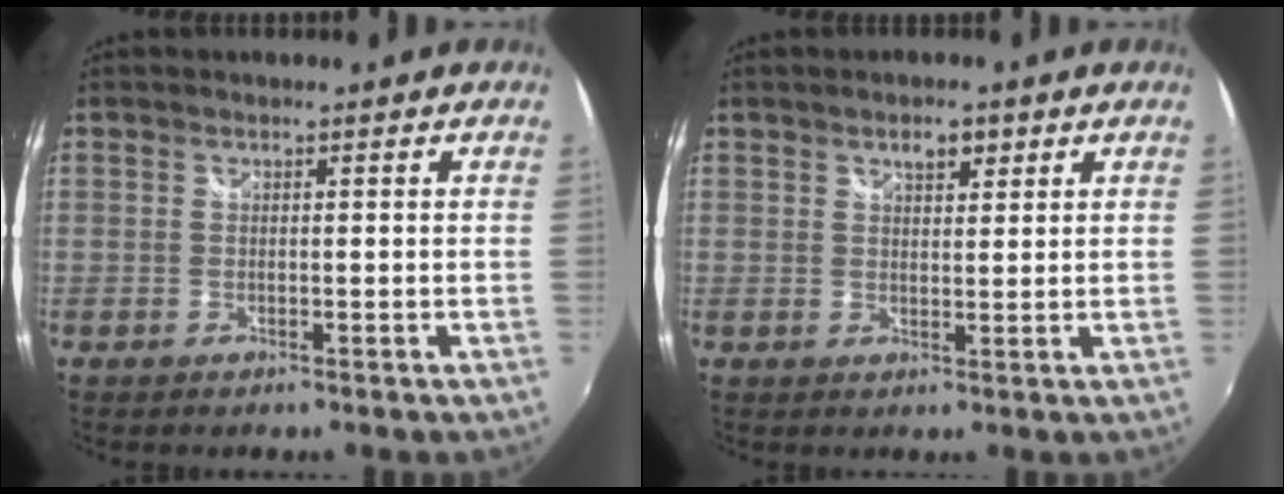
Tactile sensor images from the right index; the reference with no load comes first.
{"total": 3.3, "force": [1.9, 1.6, 2.1], "torque": [-0.029, 0.008, 0.031]}